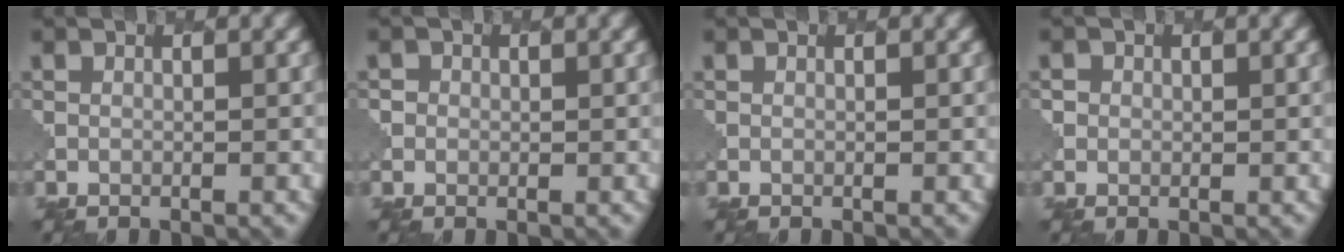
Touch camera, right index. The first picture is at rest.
{"total": 1.2, "force": [0.1, 1.2, -0.1], "torque": [0.016, 0.004, -0.004]}
{"total": 0.0}
{"total": 1.3, "force": [0.3, 1.2, -0.1], "torque": [0.013, 0.002, -0.001]}